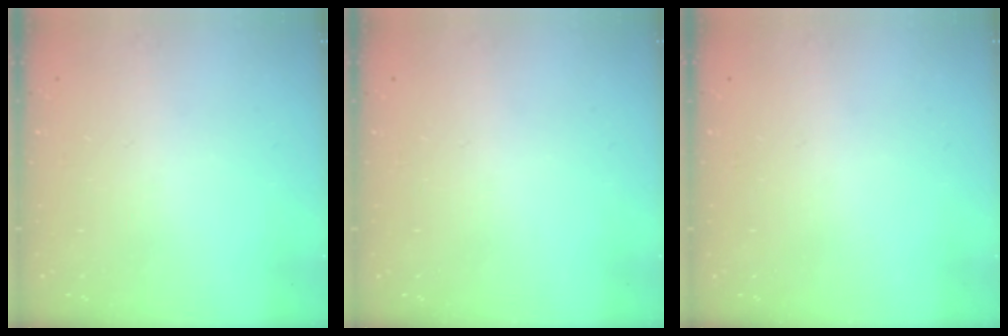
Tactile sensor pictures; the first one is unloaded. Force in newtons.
{"total": 0.0}
{"total": 0.0}